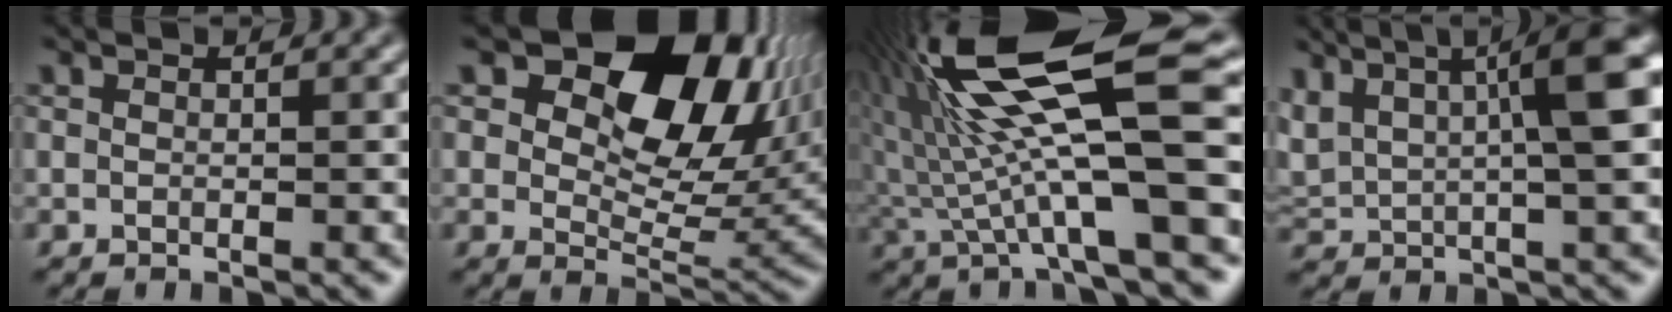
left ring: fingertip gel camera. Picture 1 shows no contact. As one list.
[{"total": 13.0, "force": [6.0, 7.3, 8.8], "torque": [-0.128, 0.009, 0.100]}, {"total": 13.2, "force": [2.8, 2.5, 12.7], "torque": [-0.233, 0.021, 0.055]}, {"total": 7.6, "force": [2.2, 2.5, 6.8], "torque": [-0.133, 0.016, 0.047]}]